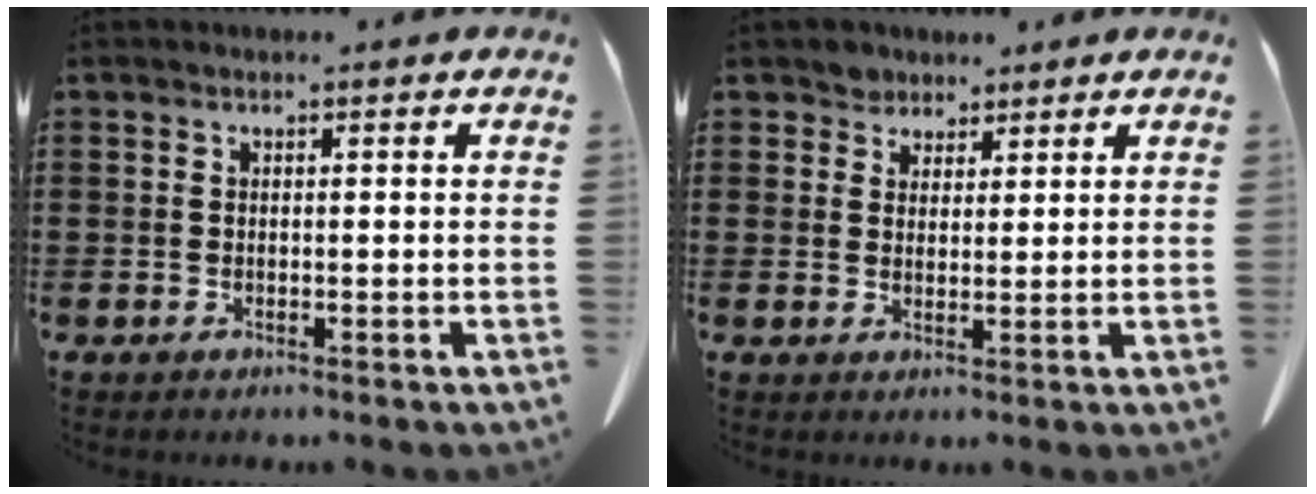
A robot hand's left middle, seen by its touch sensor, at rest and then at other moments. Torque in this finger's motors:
{"motor_torque": [-0.49, 0.65, 0.04, -0.01]}